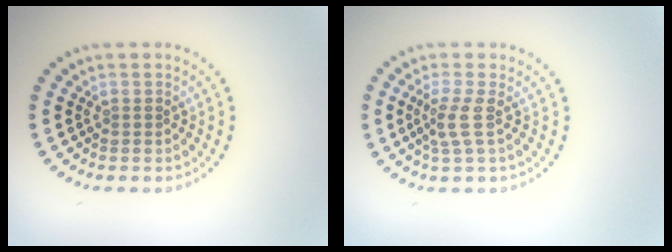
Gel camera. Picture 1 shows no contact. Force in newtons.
{"total": 2.2, "press": 1.5, "slide": 1.5}